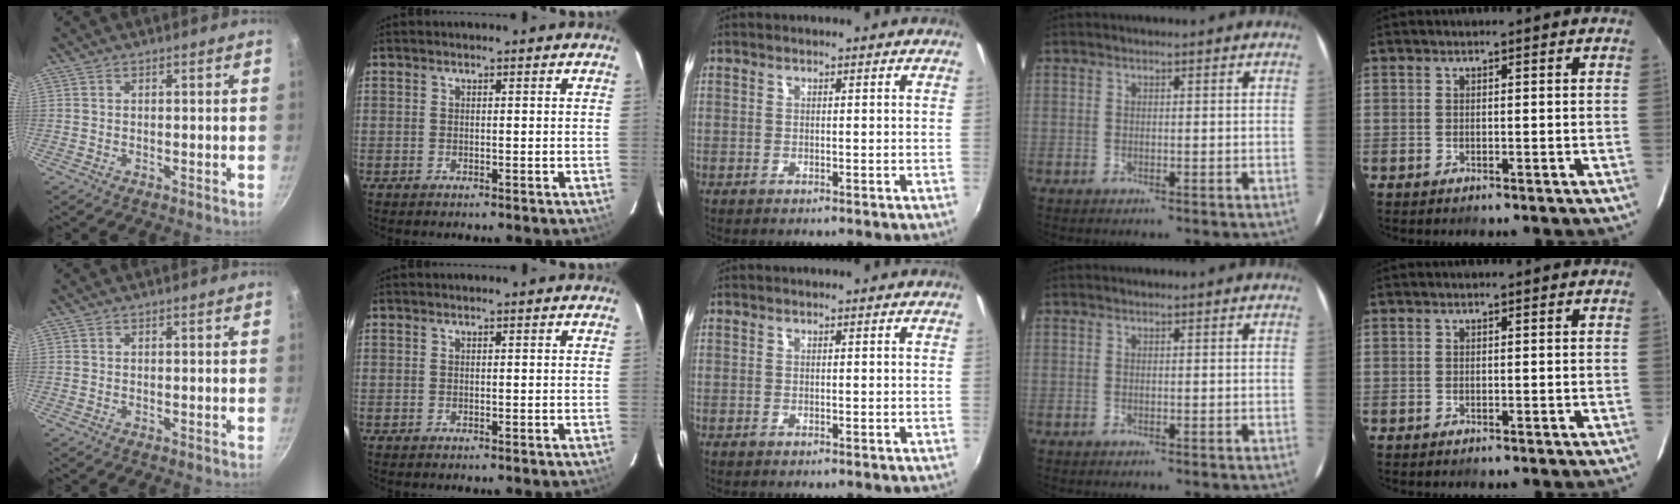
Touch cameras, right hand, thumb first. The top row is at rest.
{}